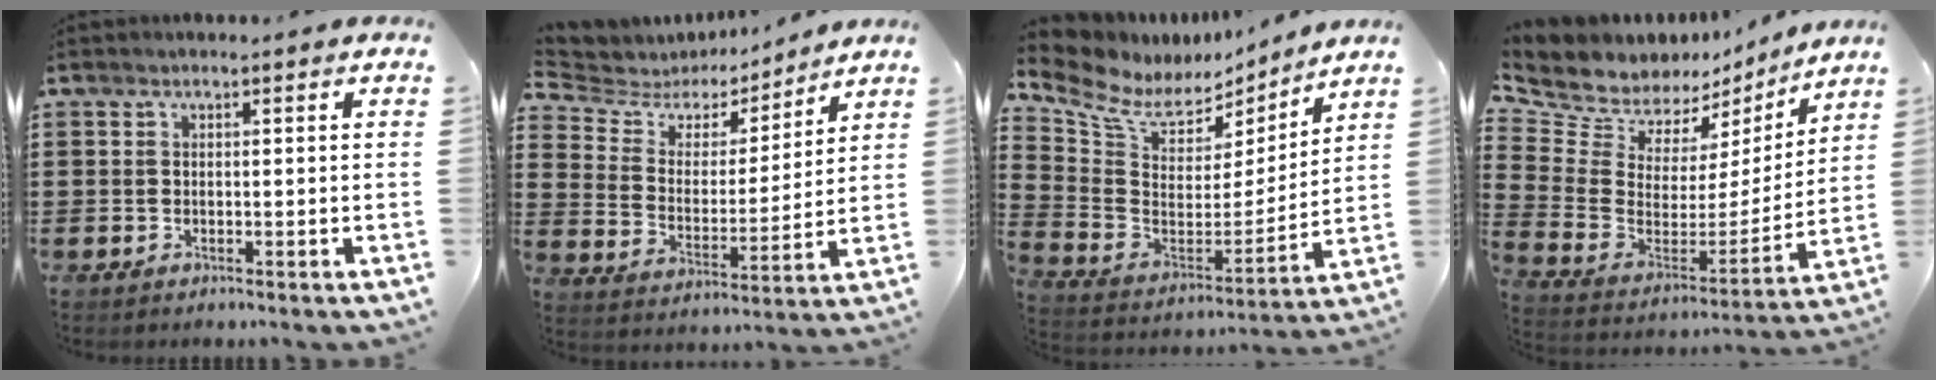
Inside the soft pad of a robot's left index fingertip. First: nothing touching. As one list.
[{"total": 5.1, "force": [4.5, 2.2, 0.9], "torque": [-0.050, -0.029, 0.073]}, {"total": 7.8, "force": [6.3, 3.8, 2.5], "torque": [-0.091, -0.042, 0.113]}, {"total": 8.1, "force": [7.1, 3.8, 1.0], "torque": [-0.071, -0.055, 0.127]}]